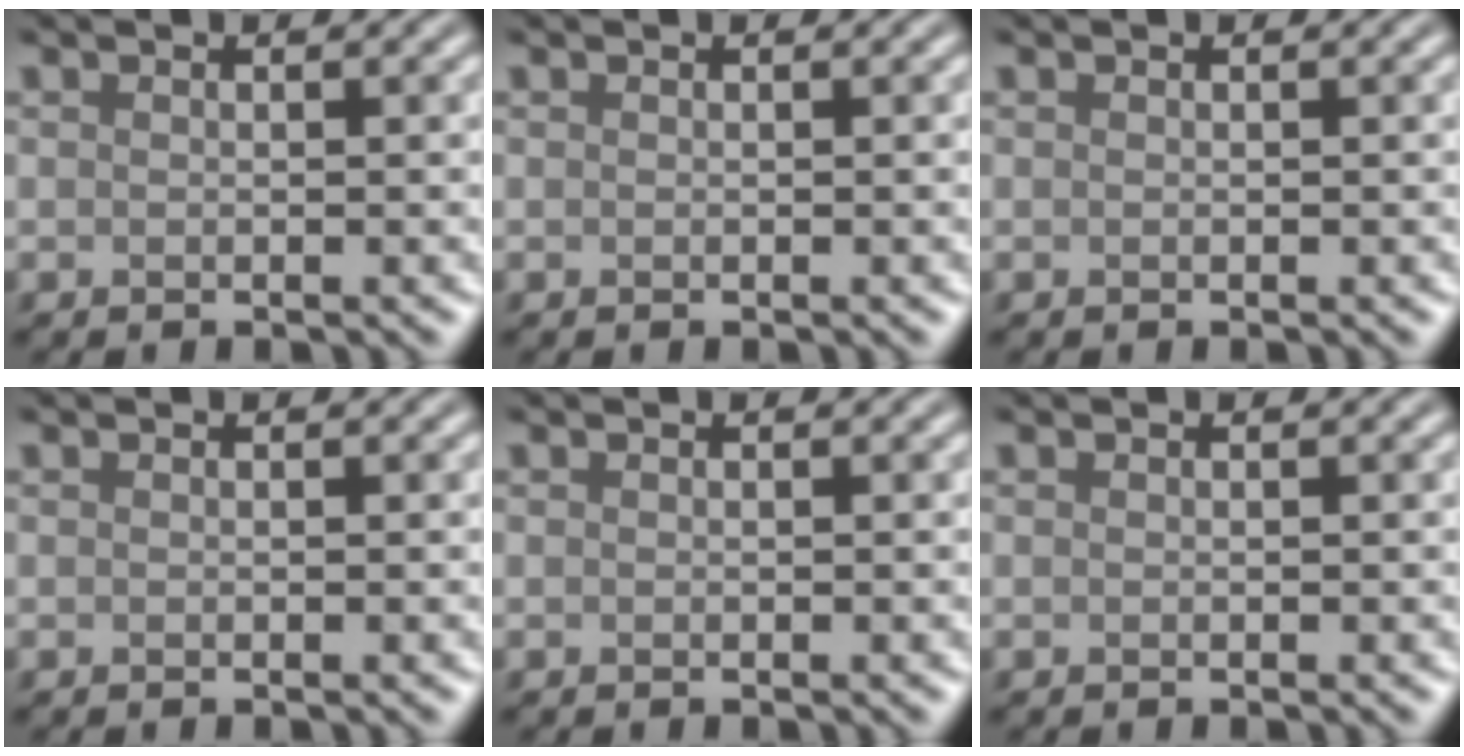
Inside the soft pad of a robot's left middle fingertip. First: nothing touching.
{"total": 0.0}
{"total": 0.0}
{"total": 0.0}
{"total": 0.0}
{"total": 0.0}